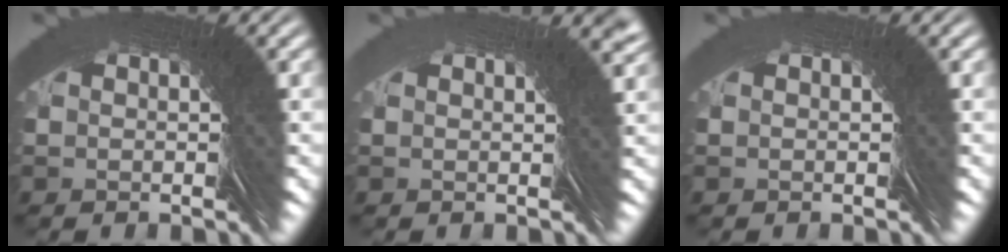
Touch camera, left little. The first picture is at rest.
{"total": 3.4, "force": [0.2, -3.1, -1.5], "torque": [0.048, 0.020, 0.003]}
{"total": 0.8, "force": [0.2, -0.5, -0.6], "torque": [0.014, 0.004, 0.003]}